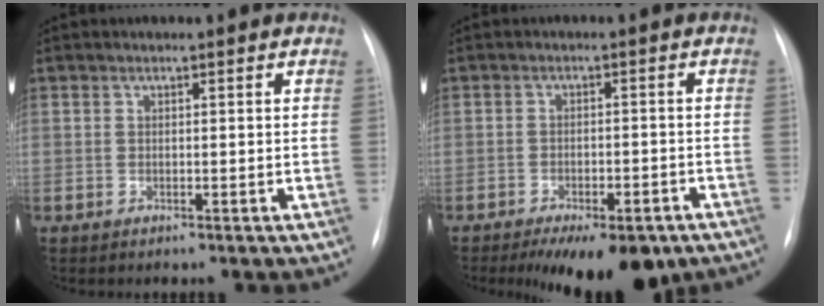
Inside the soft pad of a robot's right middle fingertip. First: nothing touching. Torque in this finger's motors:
{"motor_torque": [1.32, -0.82, 0.30, 0.09]}